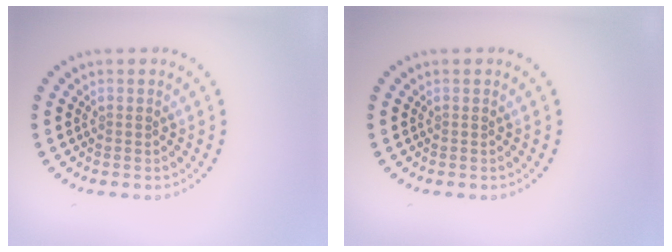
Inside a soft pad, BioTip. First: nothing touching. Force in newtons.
{"total": 0.0}